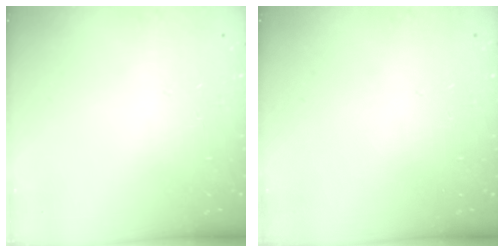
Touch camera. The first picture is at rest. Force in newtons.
{"total": 0.0}